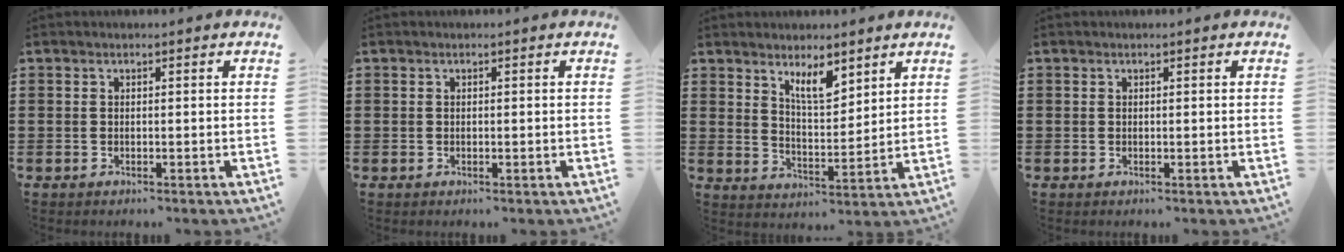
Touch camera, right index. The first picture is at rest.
{"total": 0.0}
{"total": 5.9, "force": [4.5, 1.8, 3.5], "torque": [-0.062, -0.013, 0.076]}
{"total": 0.0}